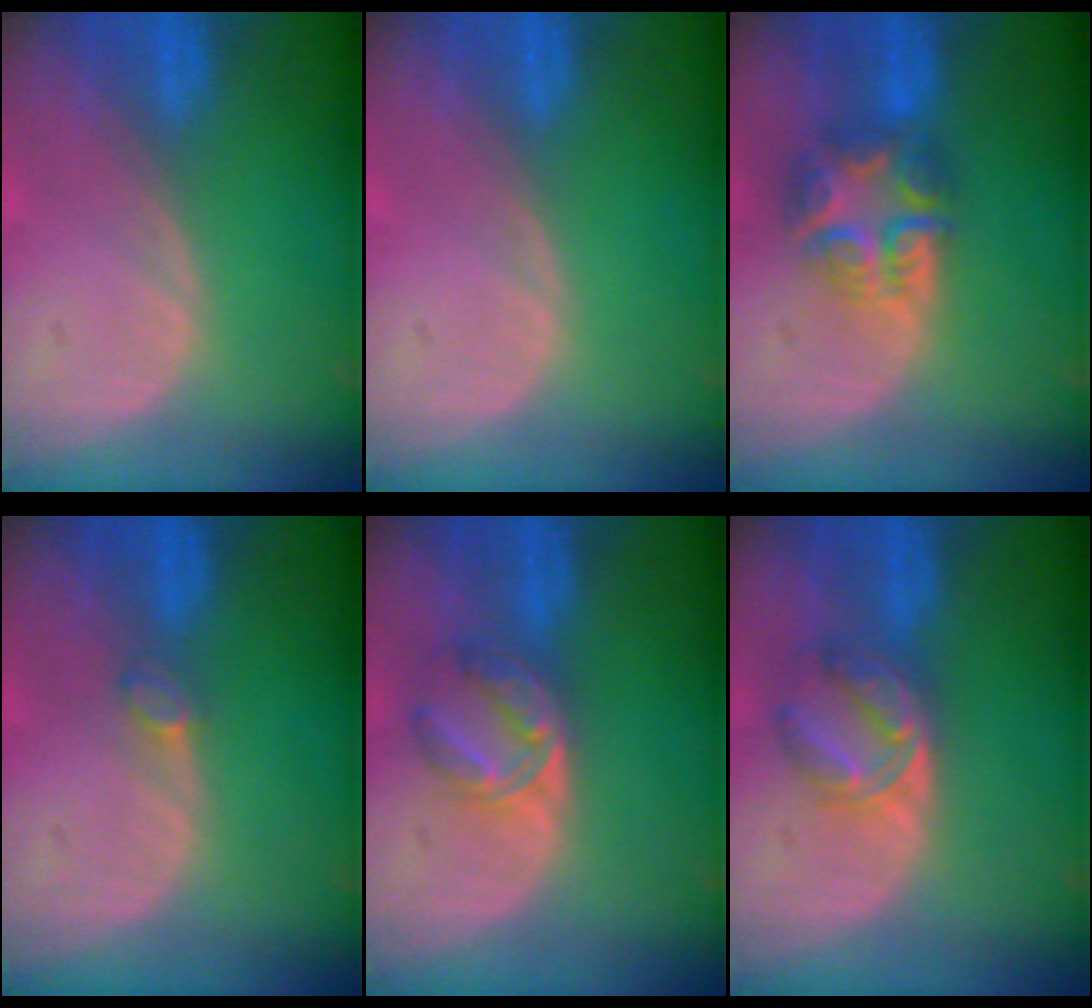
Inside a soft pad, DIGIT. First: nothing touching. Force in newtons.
{"total": 0.0}
{"total": 7.8, "press": 6.8, "slide": 3.8}
{"total": 1.4, "press": 1.4, "slide": 0.2}
{"total": 5.8, "press": 5.5, "slide": 1.8}
{"total": 5.8, "press": 5.5, "slide": 1.7}